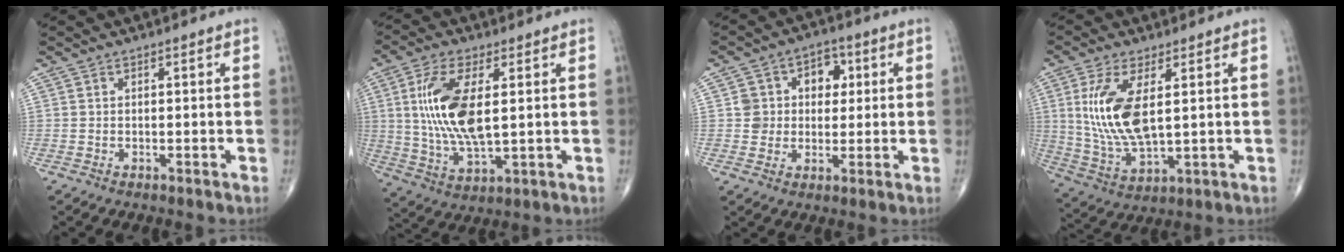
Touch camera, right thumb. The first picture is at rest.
{"total": 14.1, "force": [2.3, 5.7, 12.7], "torque": [-0.265, -0.015, 0.051]}
{"total": 8.1, "force": [1.6, 7.1, 3.5], "torque": [-0.002, 0.011, 0.022]}
{"total": 13.2, "force": [2.7, 5.5, 11.6], "torque": [-0.250, -0.017, 0.065]}